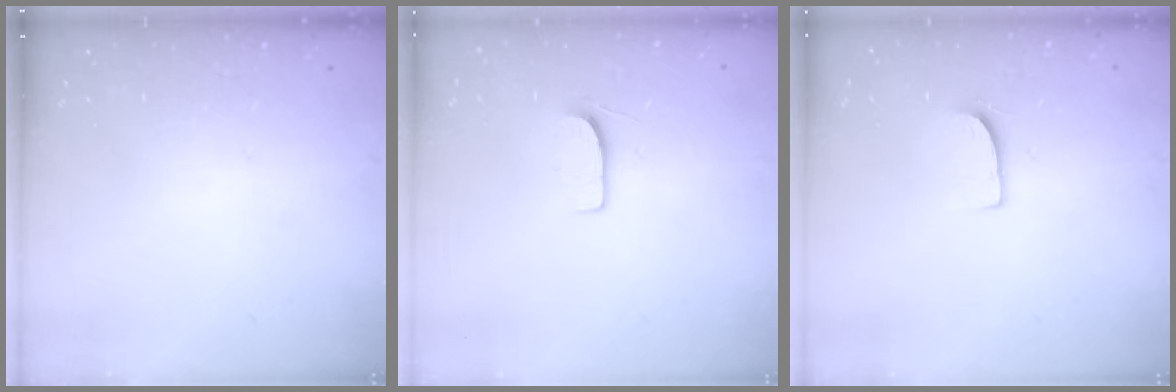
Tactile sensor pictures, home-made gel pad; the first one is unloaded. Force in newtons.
{"total": 7.1, "press": 7.1, "slide": 0.6}
{"total": 6.6, "press": 6.5, "slide": 0.4}